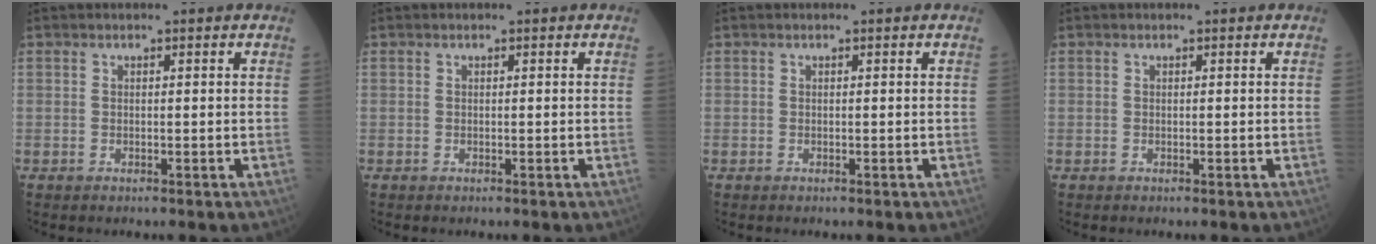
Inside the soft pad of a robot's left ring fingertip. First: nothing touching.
{"total": 0.0}
{"total": 0.0}
{"total": 0.0}